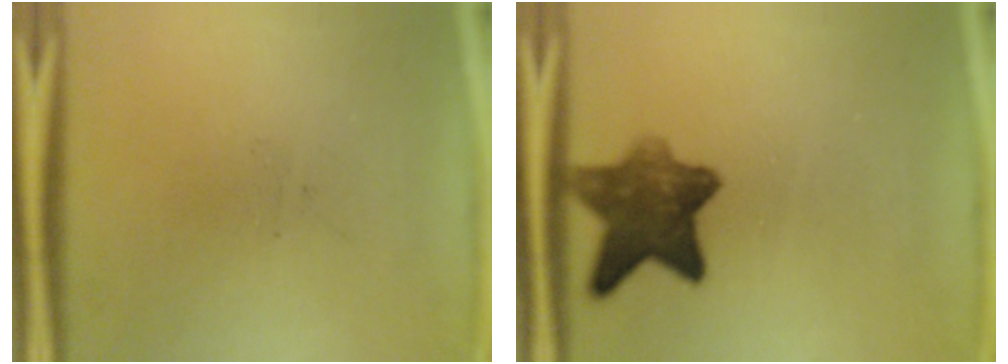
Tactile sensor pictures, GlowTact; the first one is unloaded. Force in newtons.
{"total": 8.5}